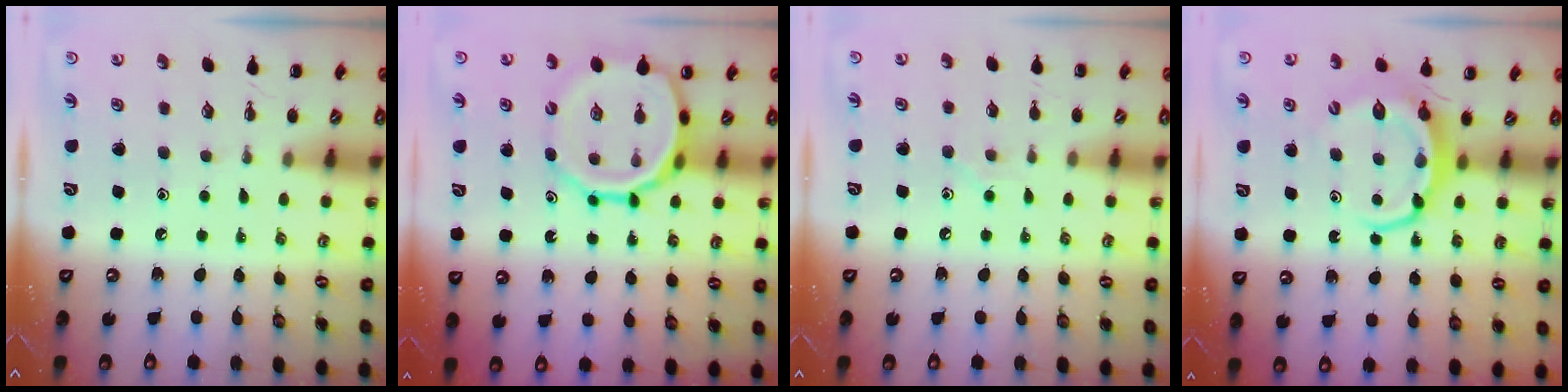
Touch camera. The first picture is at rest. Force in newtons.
{"total": 15.0, "press": 14.5, "slide": 3.8}
{"total": 5.1, "press": 4.9, "slide": 1.4}
{"total": 6.2, "press": 6.1, "slide": 0.8}